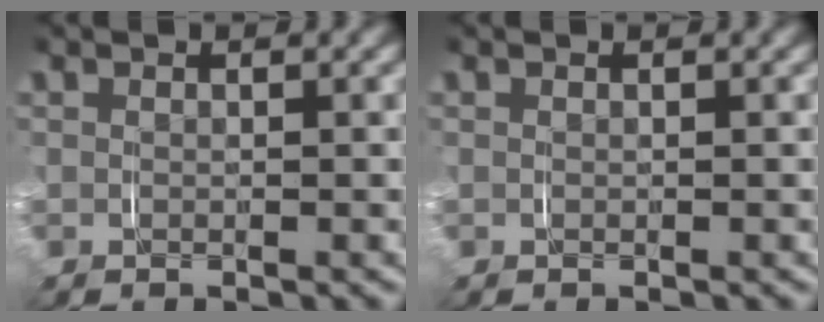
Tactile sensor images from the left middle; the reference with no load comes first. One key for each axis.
{"total": 0.0}